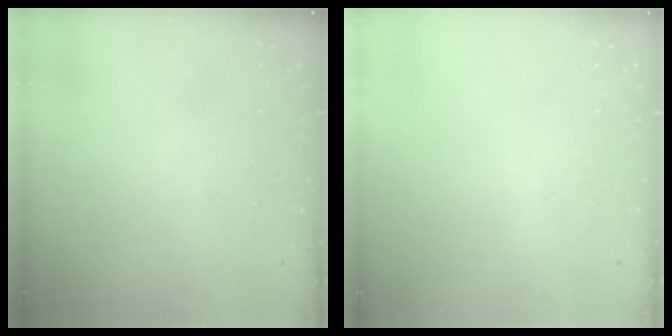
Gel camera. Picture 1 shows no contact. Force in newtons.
{"total": 0.0}